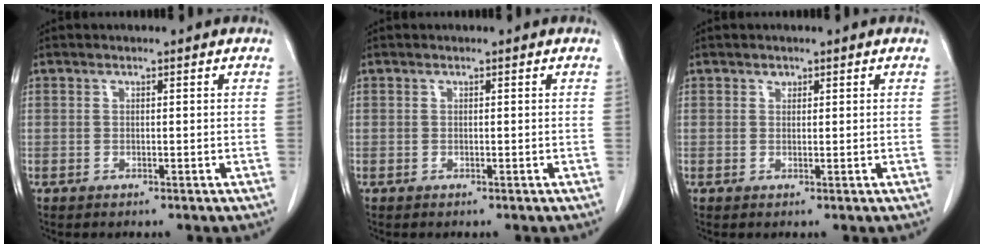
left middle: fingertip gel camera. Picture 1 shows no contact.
{"total": 0.0}
{"total": 0.7, "force": [0.5, 0.4, 0.1], "torque": [0.002, -0.003, 0.007]}